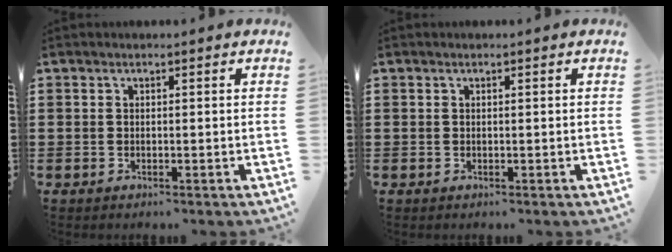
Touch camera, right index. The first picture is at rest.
{"total": 0.0}